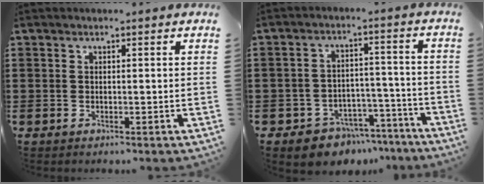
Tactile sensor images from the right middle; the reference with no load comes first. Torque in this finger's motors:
{"motor_torque": [1.14, -1.00, 0.20, 0.07]}